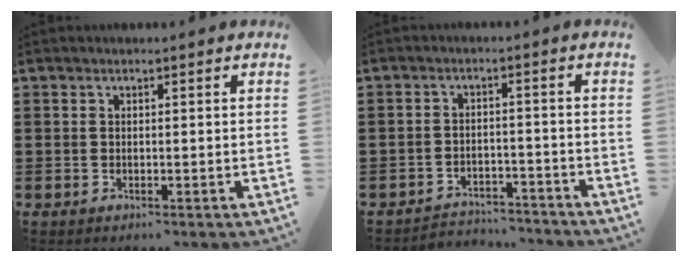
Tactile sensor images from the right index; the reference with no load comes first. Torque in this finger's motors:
{"motor_torque": [-0.72, 0.34, -0.67, -0.21]}